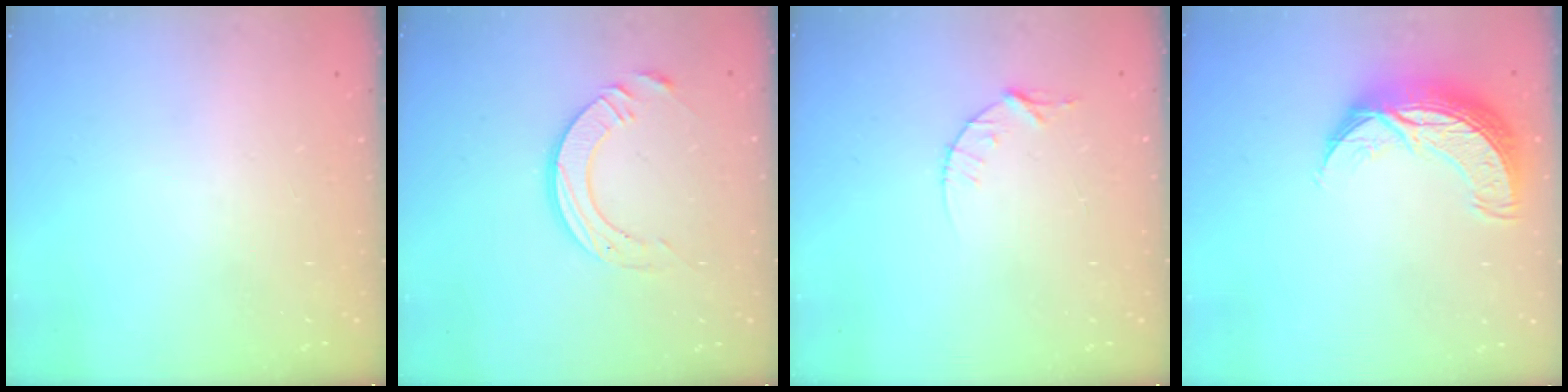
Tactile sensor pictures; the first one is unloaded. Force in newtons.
{"total": 10.7, "press": 10.7, "slide": 1.1}
{"total": 4.3, "press": 4.3, "slide": 0.5}
{"total": 10.8, "press": 10.7, "slide": 1.0}